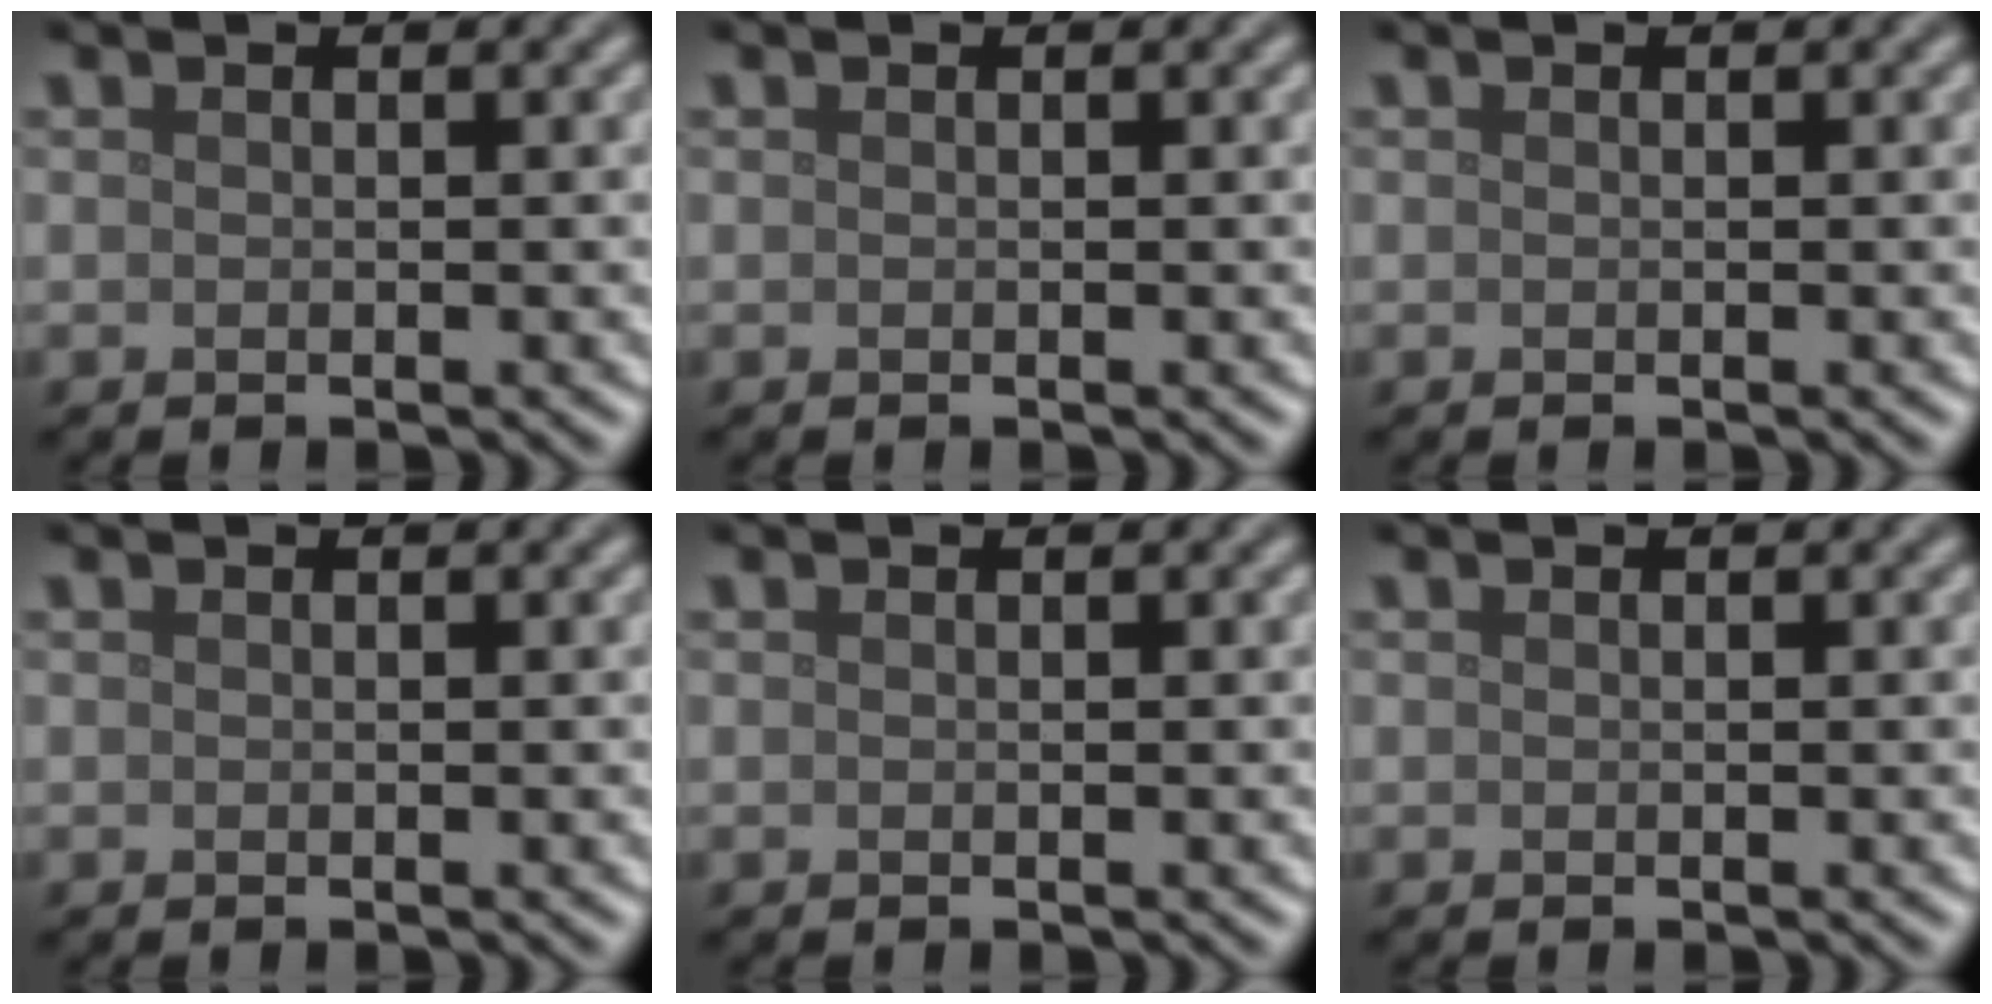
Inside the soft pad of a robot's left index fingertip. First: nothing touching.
{"total": 0.0}
{"total": 0.0}
{"total": 0.0}
{"total": 0.0}
{"total": 0.0}